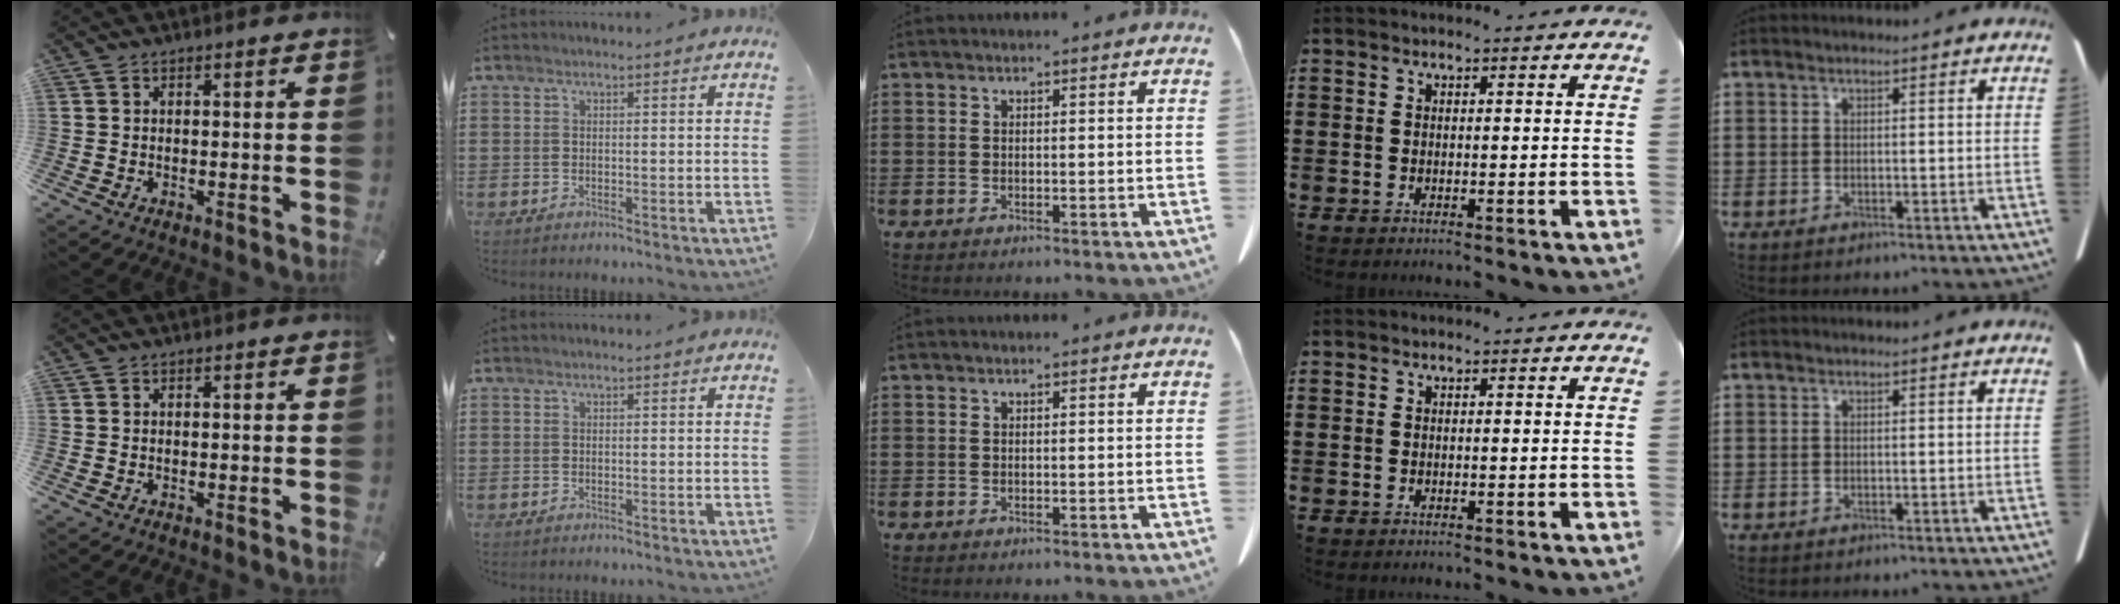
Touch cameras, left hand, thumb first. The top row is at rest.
{}